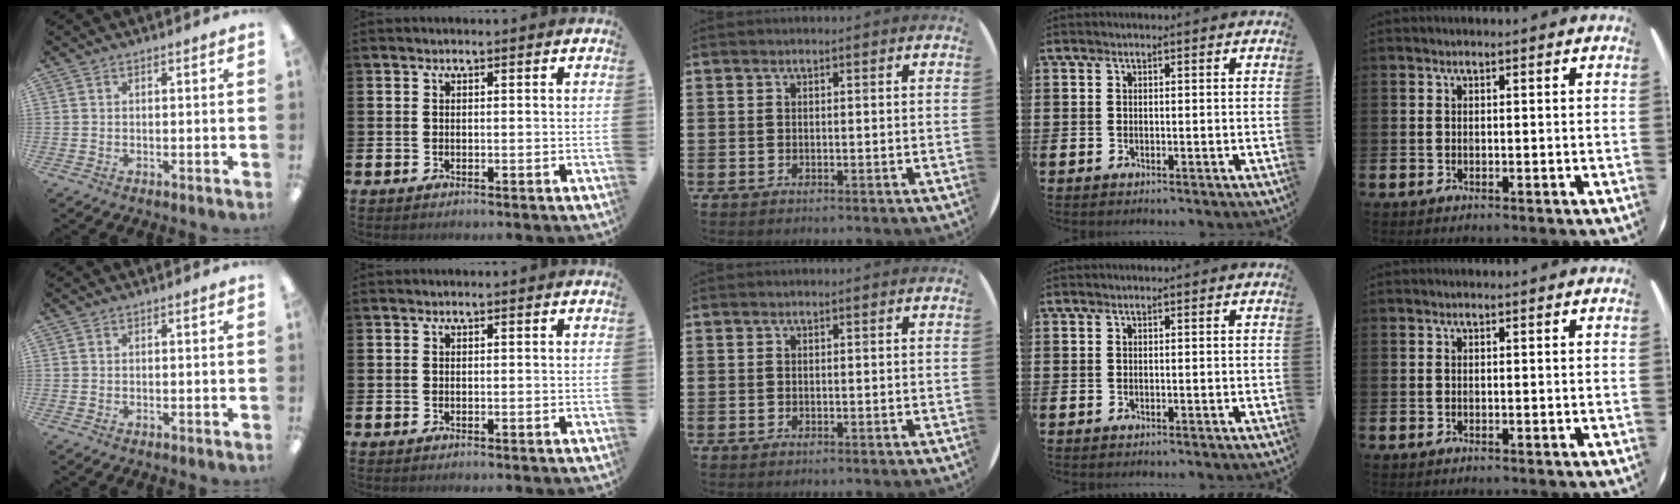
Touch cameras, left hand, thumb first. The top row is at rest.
{}